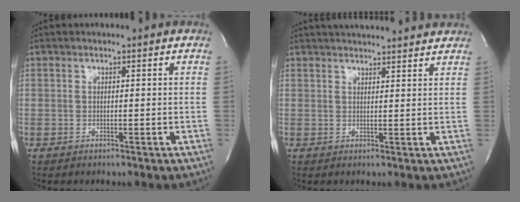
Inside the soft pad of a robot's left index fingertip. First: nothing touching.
{"total": 12.1, "force": [11.3, 1.1, 4.1], "torque": [-0.063, 0.026, 0.143]}